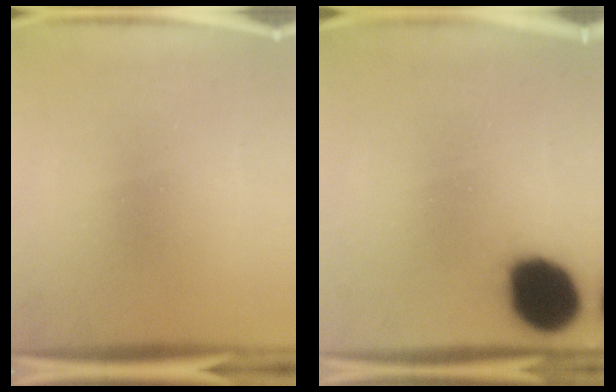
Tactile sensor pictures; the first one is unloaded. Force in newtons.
{"total": 18.0}